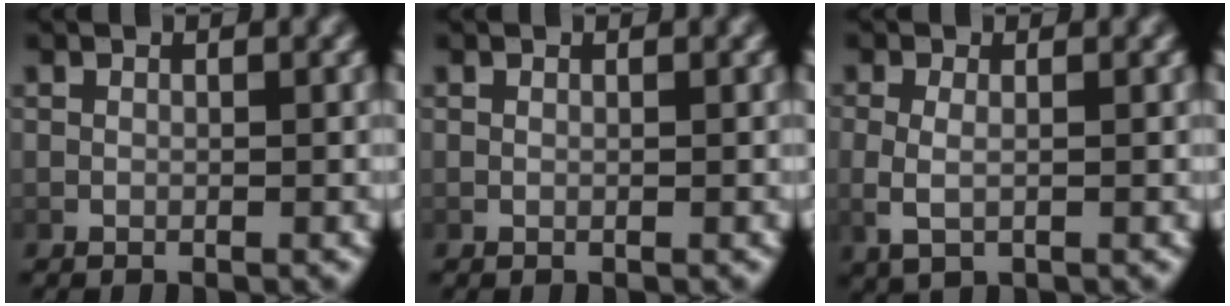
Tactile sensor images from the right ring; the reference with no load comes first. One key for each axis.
{"total": 0.0}
{"total": 2.7, "fx": 0.0, "fy": 1.5, "fz": 2.3, "tx": -0.064, "ty": -0.013, "tz": 0.011}